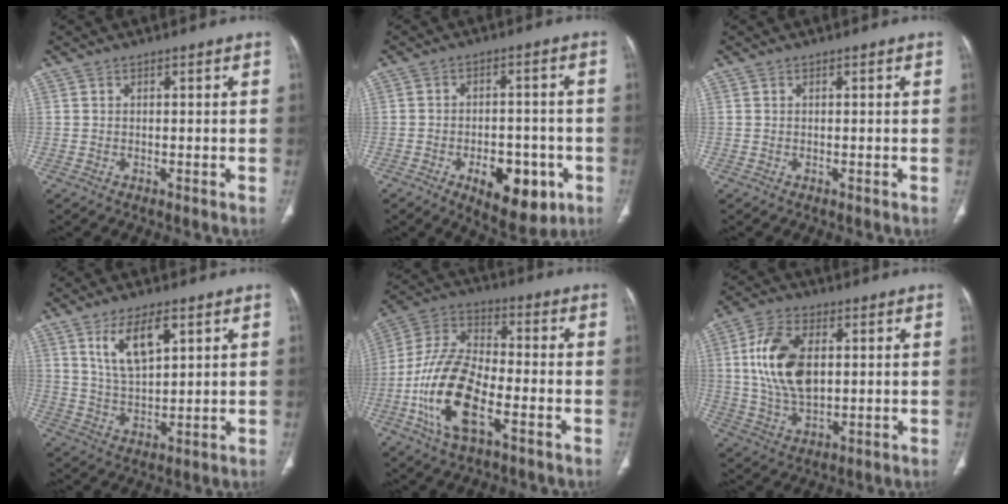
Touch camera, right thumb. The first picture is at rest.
{"total": 11.9, "force": [-4.9, 6.5, 8.7], "torque": [-0.090, 0.019, -0.058]}
{"total": 0.0}
{"total": 9.5, "force": [4.7, 3.9, 7.3], "torque": [-0.123, -0.022, 0.096]}
{"total": 17.4, "force": [-5.6, 7.9, 14.4], "torque": [-0.288, 0.023, -0.105]}
{"total": 13.8, "force": [2.4, 7.9, 11.1], "torque": [-0.211, -0.003, 0.049]}